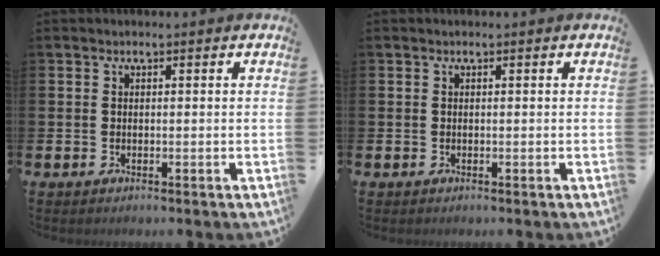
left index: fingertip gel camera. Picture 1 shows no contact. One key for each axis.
{"total": 0.0}